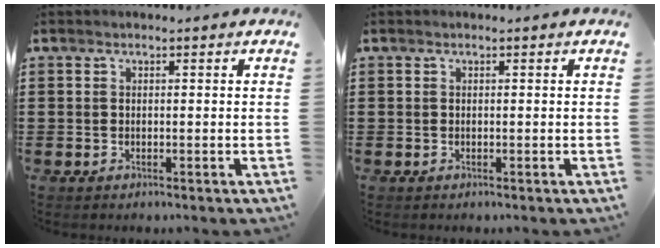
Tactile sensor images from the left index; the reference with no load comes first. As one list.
[{"total": 0.0}]